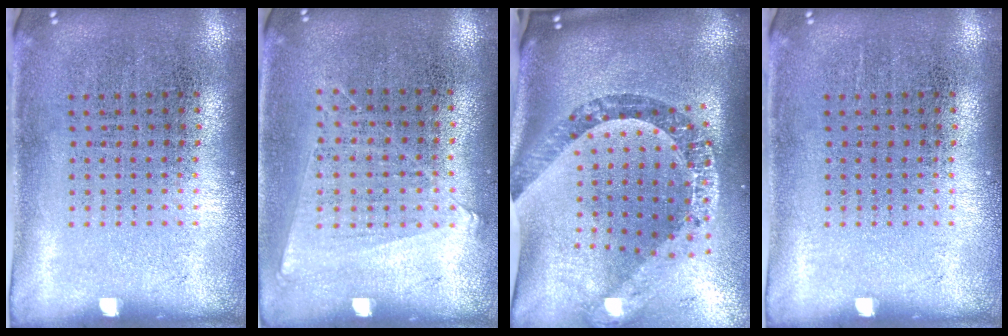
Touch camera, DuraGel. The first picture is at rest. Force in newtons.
{"total": 1.0, "press": 0.9, "slide": 0.4}
{"total": 2.6, "press": 1.9, "slide": 1.7}
{"total": 0.0}